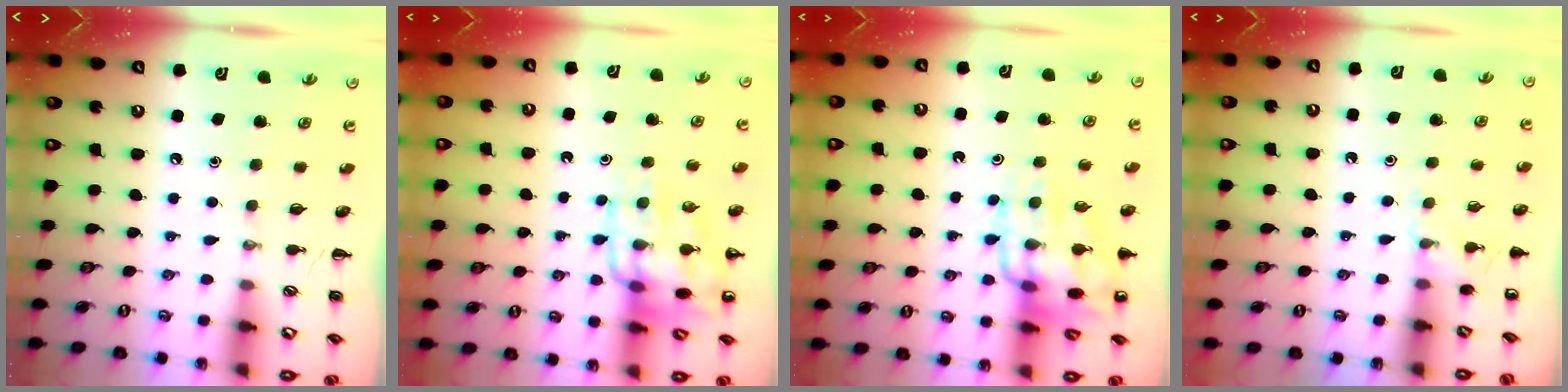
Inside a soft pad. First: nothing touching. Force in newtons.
{"total": 13.2, "press": 13.1, "slide": 2.1}
{"total": 14.4, "press": 14.2, "slide": 2.4}
{"total": 6.9, "press": 6.6, "slide": 2.1}